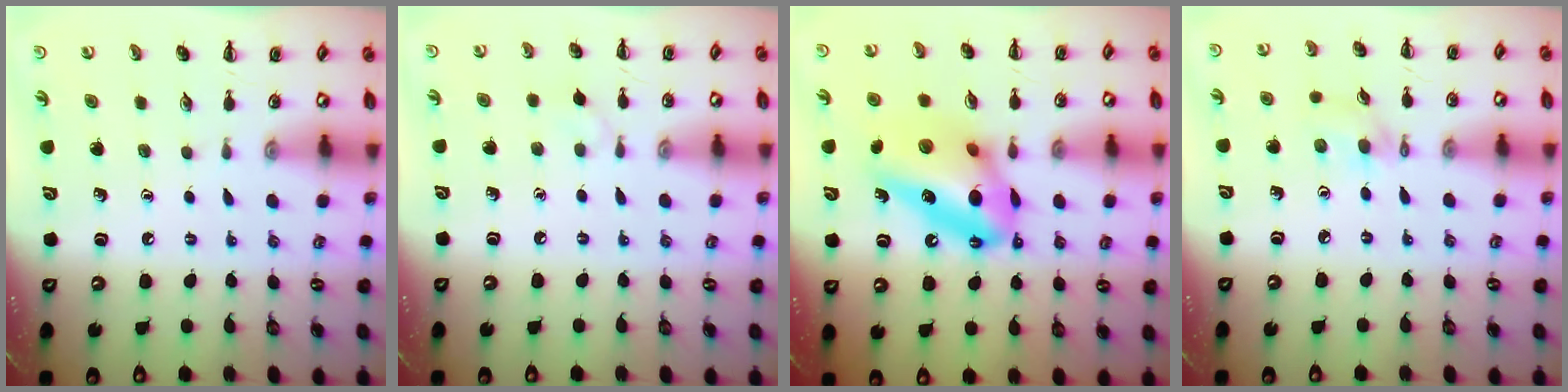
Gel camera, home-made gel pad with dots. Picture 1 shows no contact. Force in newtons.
{"total": 2.9, "press": 2.7, "slide": 1.1}
{"total": 17.9, "press": 17.9, "slide": 0.5}
{"total": 3.3, "press": 3.1, "slide": 1.1}